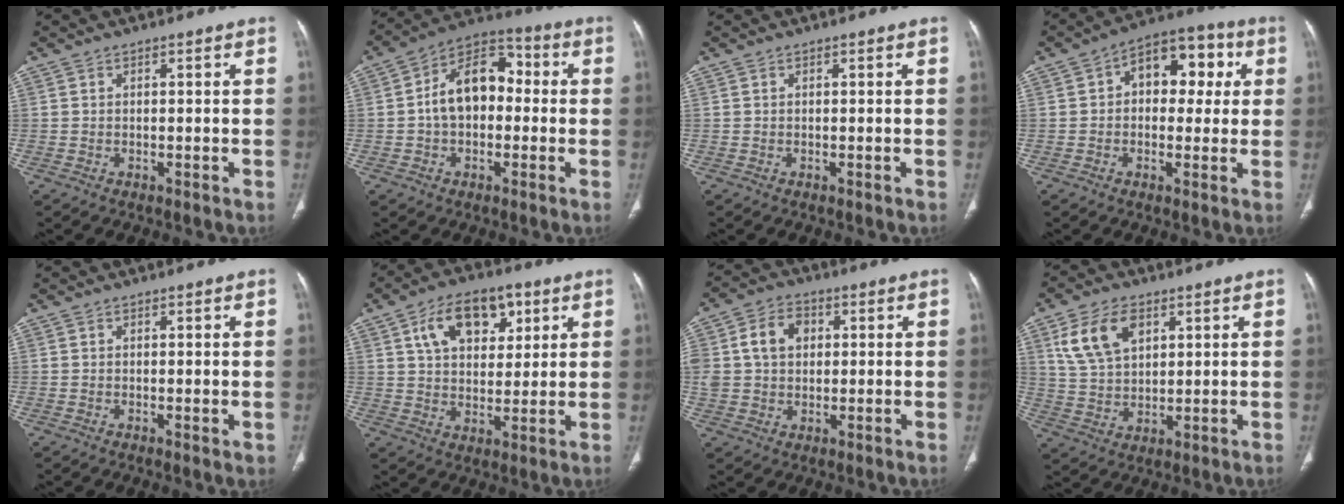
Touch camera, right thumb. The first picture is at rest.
{"total": 12.8, "force": [0.1, 8.7, 9.4], "torque": [-0.130, 0.038, -0.013]}
{"total": 0.0}
{"total": 12.1, "force": [2.5, 8.0, 8.6], "torque": [-0.069, 0.028, 0.026]}
{"total": 1.0, "force": [0.1, 0.3, 0.9], "torque": [-0.019, -0.006, 0.001]}
{"total": 13.3, "force": [5.7, 8.1, 8.8], "torque": [-0.107, -0.009, 0.096]}
{"total": 10.6, "force": [2.2, 8.2, 6.3], "torque": [-0.114, 0.009, 0.042]}
{"total": 10.6, "force": [4.6, 6.5, 6.9], "torque": [-0.117, -0.009, 0.095]}